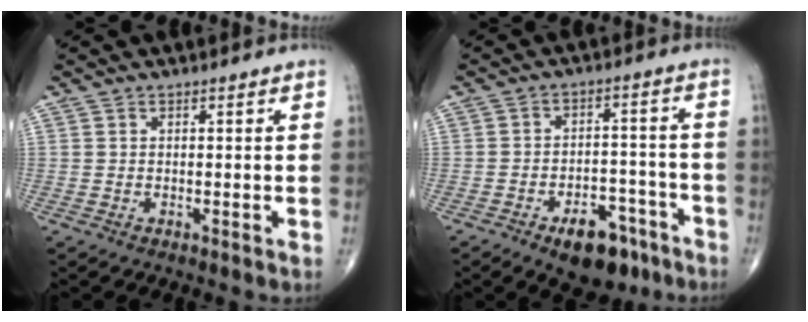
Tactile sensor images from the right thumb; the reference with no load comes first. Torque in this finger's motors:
{"motor_torque": [3.78, 1.23, 0.61, -0.77, 0.03]}